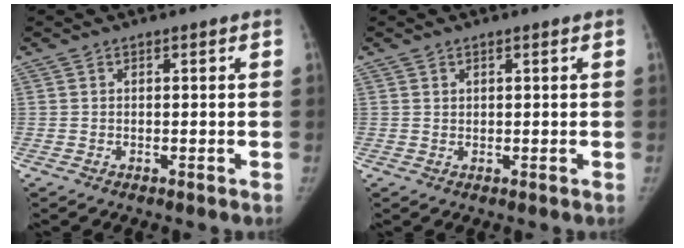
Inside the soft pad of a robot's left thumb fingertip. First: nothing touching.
{"total": 0.7, "force": [0.6, 0.4, 0.2], "torque": [0.002, -0.004, 0.009]}